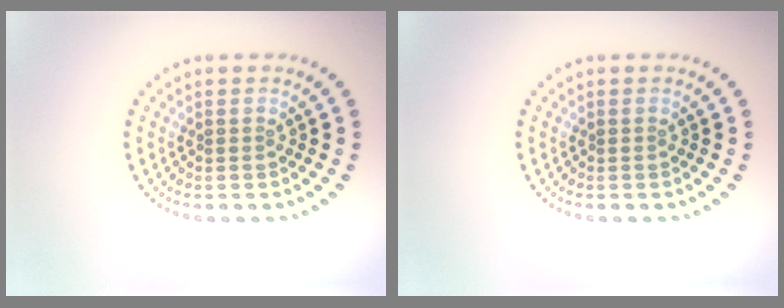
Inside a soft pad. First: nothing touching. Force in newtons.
{"total": 0.0}